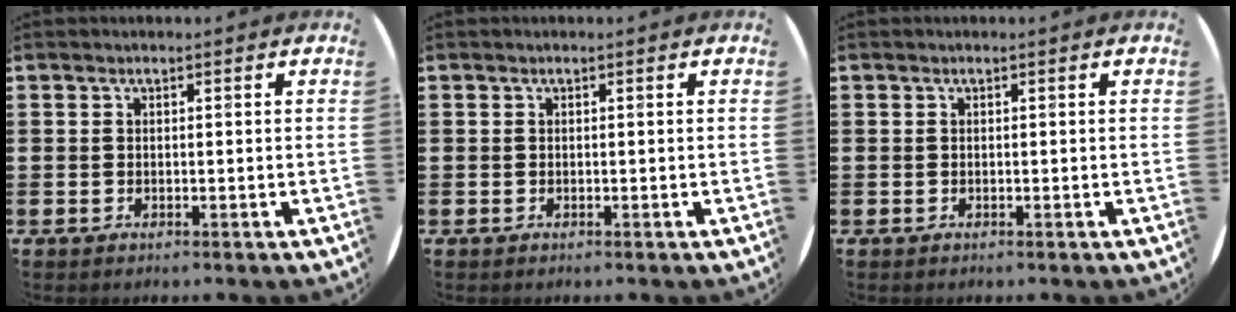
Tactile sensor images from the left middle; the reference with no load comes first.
{"total": 0.0}
{"total": 0.0}